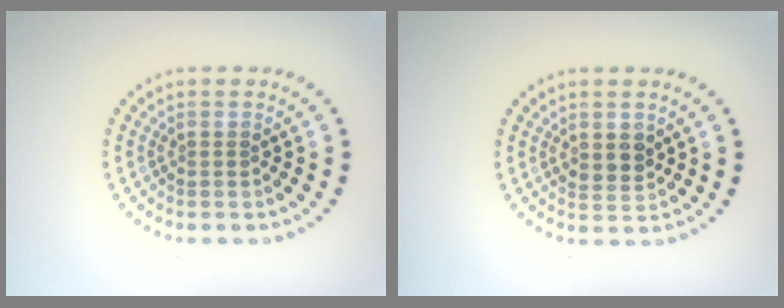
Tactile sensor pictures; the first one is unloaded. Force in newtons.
{"total": 1.9, "press": 1.7, "slide": 0.7}